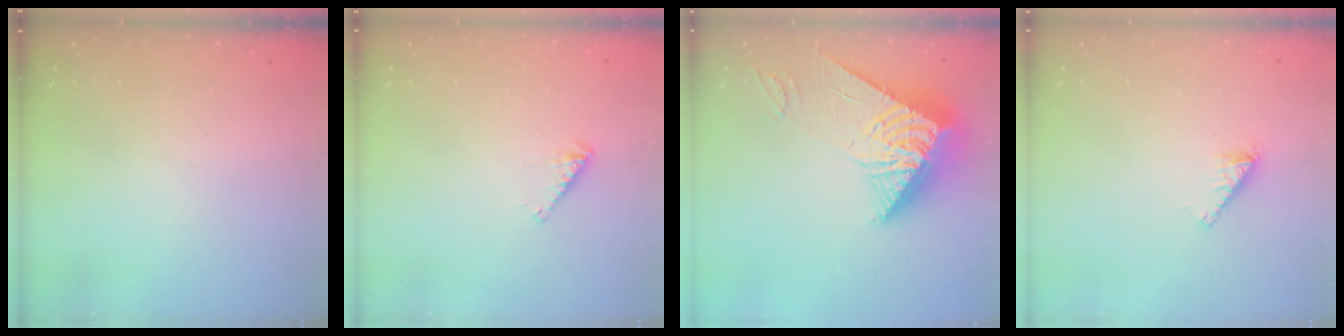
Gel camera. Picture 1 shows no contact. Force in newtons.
{"total": 3.2, "press": 3.2, "slide": 0.3}
{"total": 13.1, "press": 13.1, "slide": 1.2}
{"total": 2.1, "press": 2.0, "slide": 0.3}